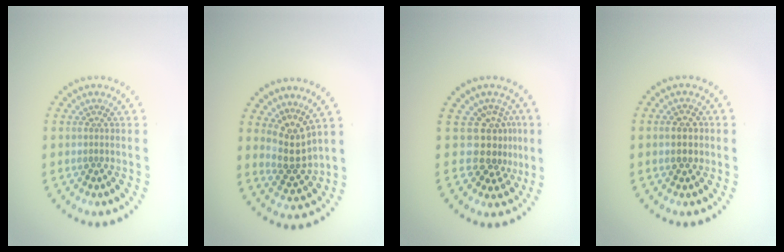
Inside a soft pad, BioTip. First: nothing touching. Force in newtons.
{"total": 3.0, "press": 2.3, "slide": 1.8}
{"total": 3.6, "press": 2.7, "slide": 2.4}
{"total": 2.3, "press": 2.3, "slide": 0.2}